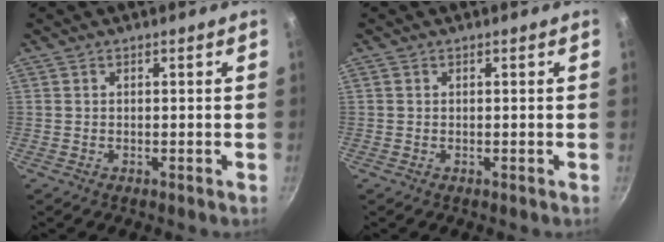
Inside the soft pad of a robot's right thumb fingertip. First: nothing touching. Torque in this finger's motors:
{"motor_torque": [0.33, 0.08, -0.16, 0.04, 0.04]}